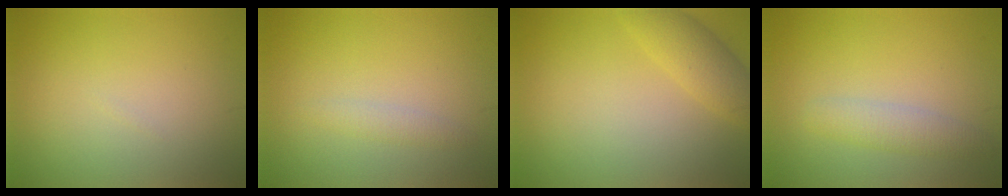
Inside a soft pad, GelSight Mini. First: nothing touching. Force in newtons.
{"total": 1.2, "press": 1.2, "slide": 0.0}
{"total": 3.0, "press": 3.0, "slide": 0.2}
{"total": 2.4, "press": 2.4, "slide": 0.2}